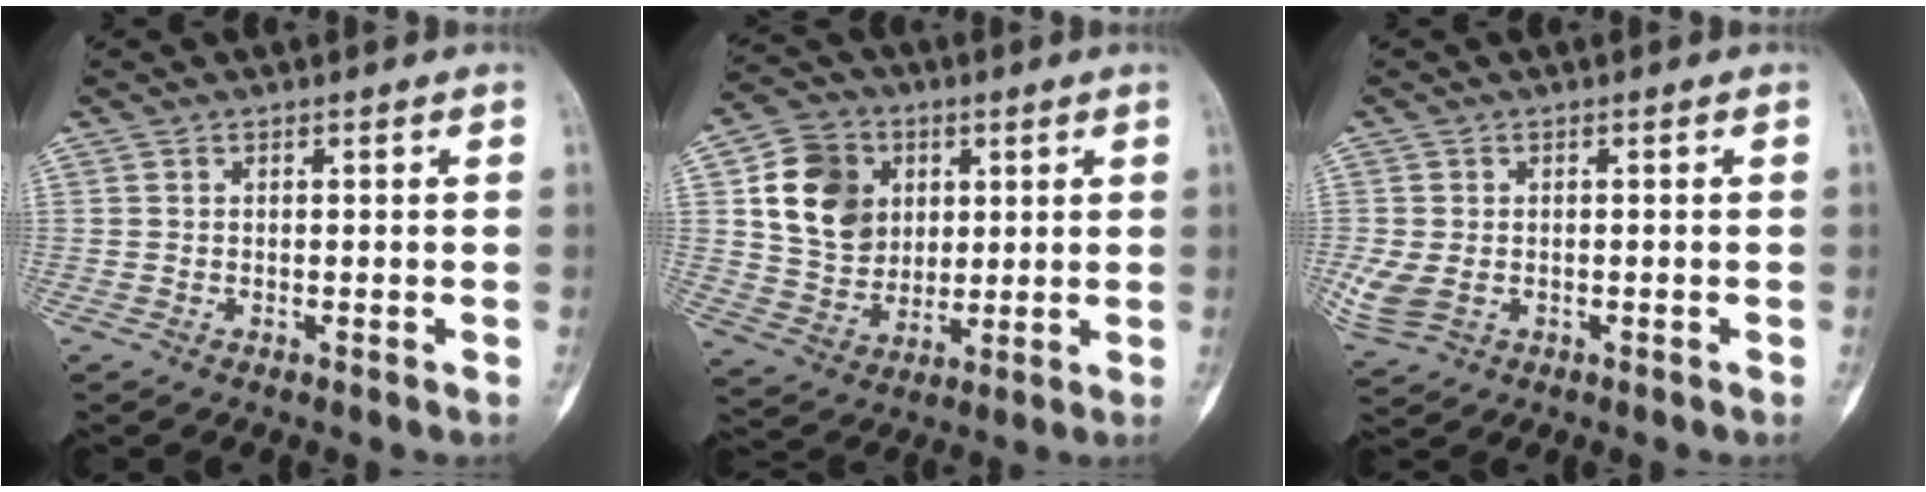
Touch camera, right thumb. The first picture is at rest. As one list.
[{"total": 14.2, "force": [3.8, 11.6, 7.4], "torque": [-0.104, -0.007, 0.073]}, {"total": 5.1, "force": [-0.9, 3.5, 3.5], "torque": [-0.089, -0.003, -0.012]}]